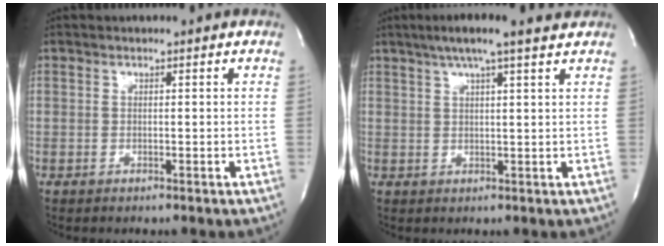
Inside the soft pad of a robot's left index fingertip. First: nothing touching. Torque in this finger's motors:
{"motor_torque": [0.18, -0.17, 0.10, 0.02]}